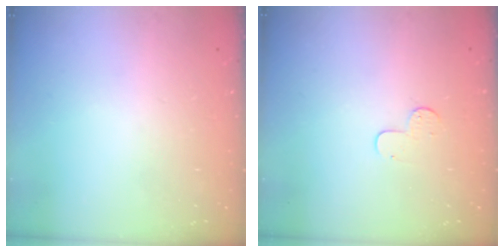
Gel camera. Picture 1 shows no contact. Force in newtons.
{"total": 4.3, "press": 4.3, "slide": 0.4}